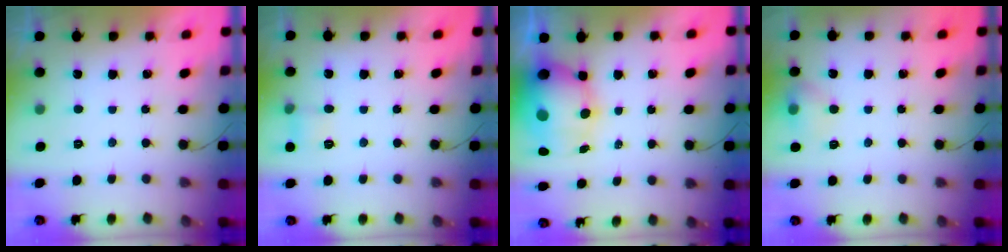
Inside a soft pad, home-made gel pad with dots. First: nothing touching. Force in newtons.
{"total": 5.0, "press": 4.8, "slide": 1.3}
{"total": 13.6, "press": 13.1, "slide": 3.4}
{"total": 6.8, "press": 6.7, "slide": 1.2}